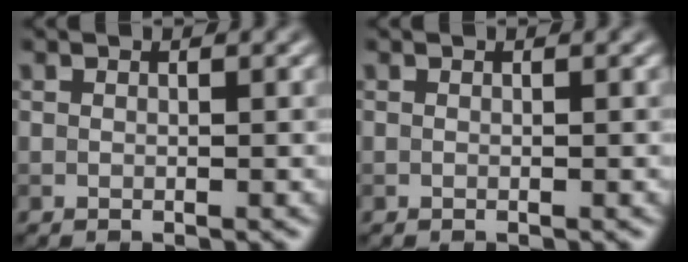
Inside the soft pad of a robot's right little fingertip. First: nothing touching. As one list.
[{"total": 0.0}]